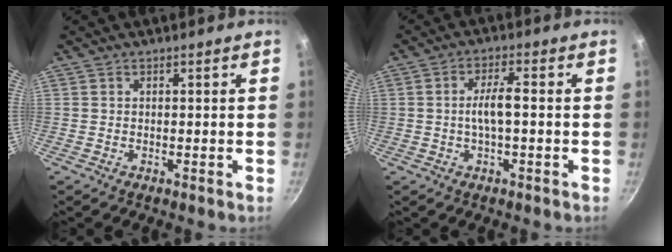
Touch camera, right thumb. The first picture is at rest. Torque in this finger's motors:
{"motor_torque": [-0.08, 0.27, 0.69, 0.07, 0.05]}